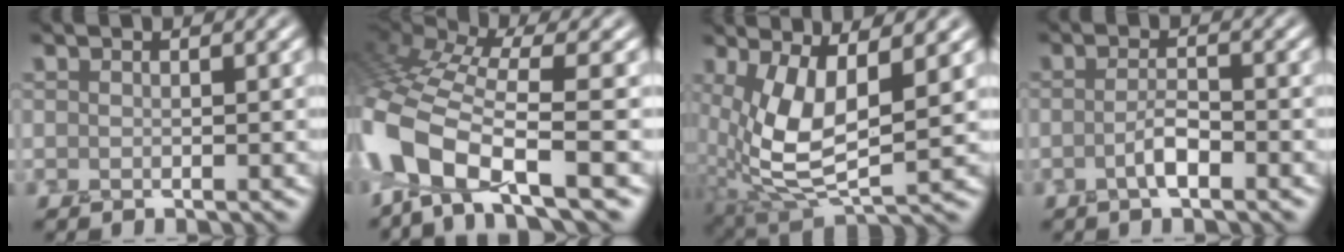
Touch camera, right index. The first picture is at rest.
{"total": 9.1, "force": [-3.9, 3.3, 7.5], "torque": [-0.160, 0.006, -0.092]}
{"total": 8.7, "force": [1.3, 3.5, 7.8], "torque": [-0.177, -0.014, 0.027]}
{"total": 2.0, "force": [-0.9, 0.5, 1.7], "torque": [-0.034, 0.002, -0.021]}